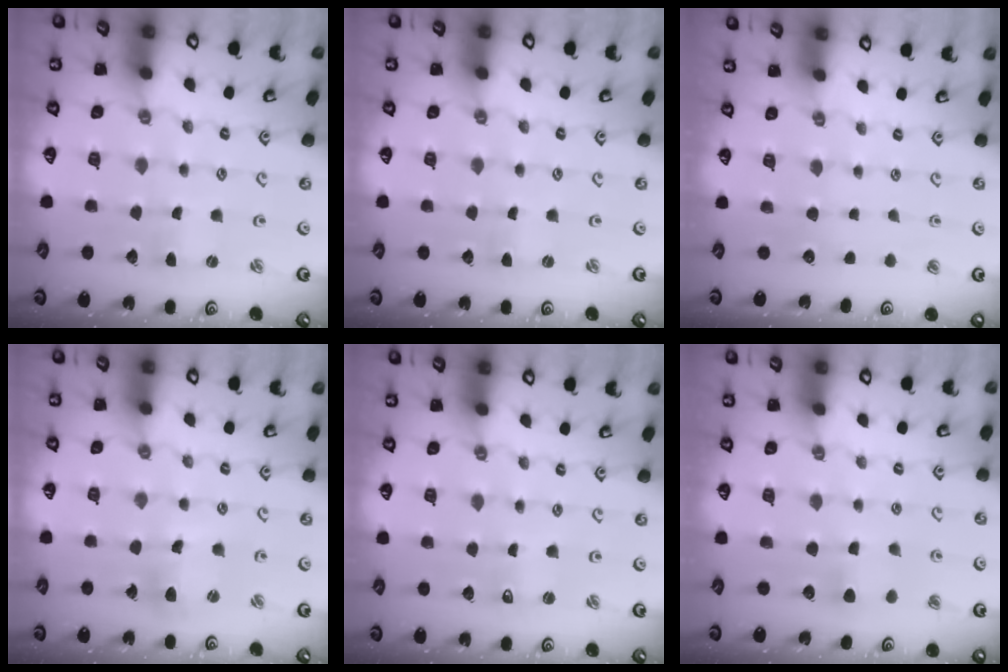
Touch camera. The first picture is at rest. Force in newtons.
{"total": 0.0}
{"total": 0.0}
{"total": 8.0, "press": 7.9, "slide": 1.3}
{"total": 0.0}
{"total": 4.8, "press": 4.7, "slide": 0.5}